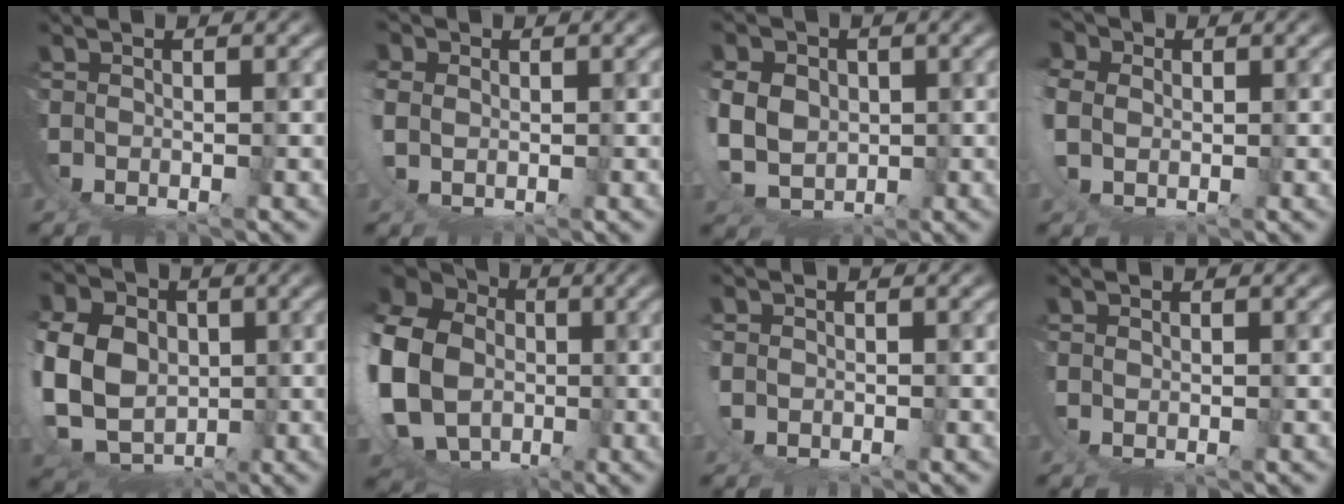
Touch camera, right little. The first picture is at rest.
{"total": 2.0, "force": [1.1, 1.1, 1.3], "torque": [-0.047, -0.010, 0.030]}
{"total": 6.1, "force": [0.2, 4.9, 3.7], "torque": [-0.097, -0.031, 0.021]}
{"total": 3.1, "force": [1.5, 2.0, 1.9], "torque": [-0.059, -0.006, 0.030]}
{"total": 10.0, "force": [-0.6, 7.9, 6.0], "torque": [-0.154, -0.050, 0.008]}
{"total": 16.9, "force": [0.0, 14.1, 9.4], "torque": [-0.218, -0.041, -0.001]}
{"total": 0.8, "force": [0.0, 0.1, 0.8], "torque": [-0.029, -0.010, 0.006]}
{"total": 0.9, "force": [0.7, -0.4, 0.4], "torque": [-0.015, -0.004, 0.017]}